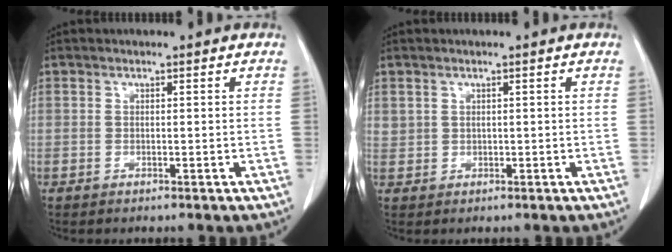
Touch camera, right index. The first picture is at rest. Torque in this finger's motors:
{"motor_torque": [-0.04, 0.10, -0.04, 0.01]}